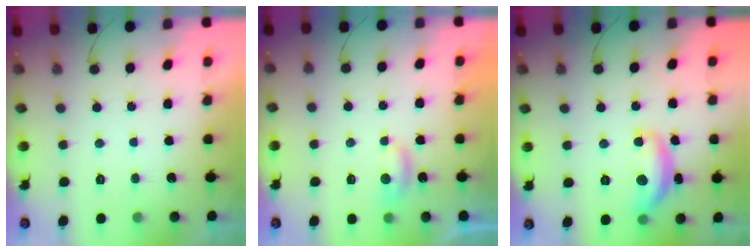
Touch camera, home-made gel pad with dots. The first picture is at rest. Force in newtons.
{"total": 3.6, "press": 3.6, "slide": 0.4}
{"total": 12.6, "press": 12.6, "slide": 0.9}